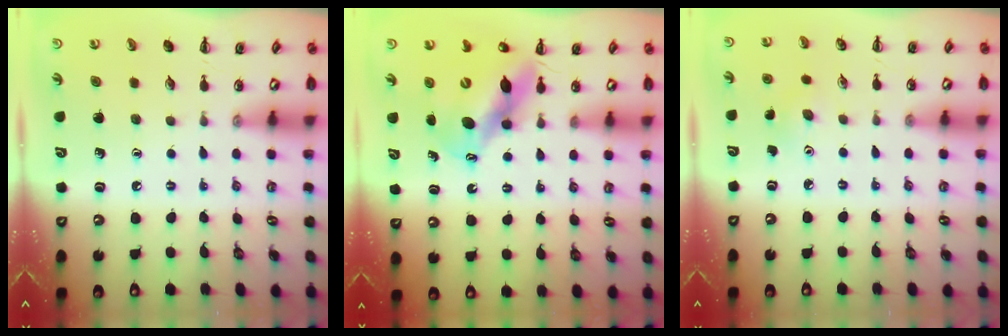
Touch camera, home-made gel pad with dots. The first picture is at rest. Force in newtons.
{"total": 11.8, "press": 11.3, "slide": 3.2}
{"total": 3.0, "press": 2.8, "slide": 0.8}